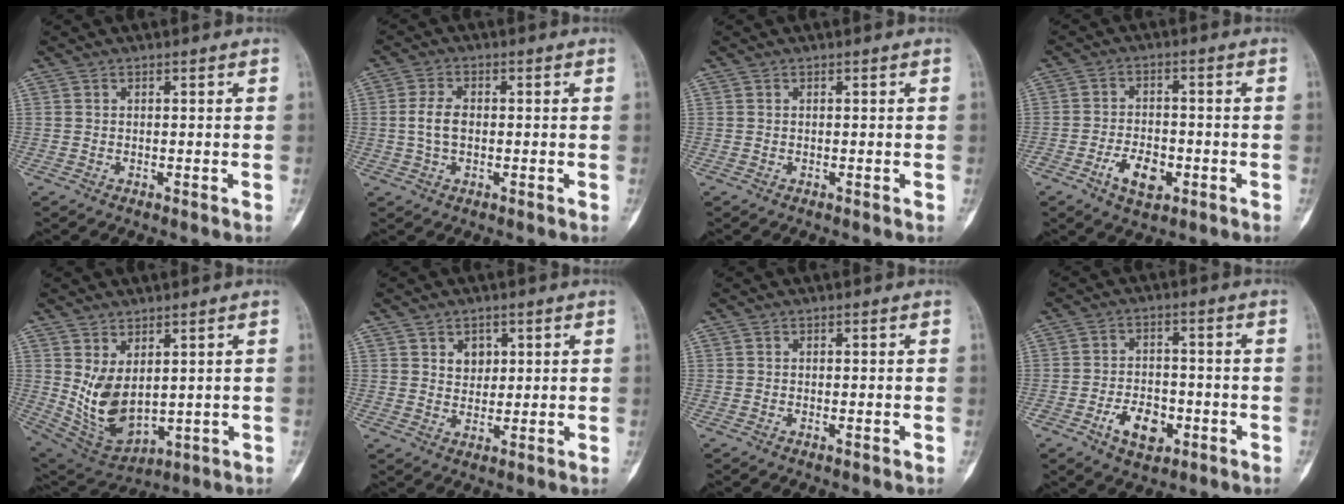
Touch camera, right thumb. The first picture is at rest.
{"total": 4.8, "force": [-0.2, 2.8, 3.9], "torque": [-0.080, 0.009, -0.007]}
{"total": 0.0}
{"total": 7.0, "force": [-2.9, 4.0, 4.9], "torque": [-0.075, 0.014, -0.049]}
{"total": 10.5, "force": [1.8, 6.2, 8.3], "torque": [-0.133, -0.022, 0.063]}
{"total": 3.7, "force": [1.5, 2.9, 1.7], "torque": [-0.008, -0.010, 0.027]}
{"total": 0.5, "force": [-0.1, 0.2, 0.5], "torque": [-0.010, -0.002, -0.002]}
{"total": 7.8, "force": [-3.3, 5.0, 5.1], "torque": [-0.065, 0.018, -0.052]}